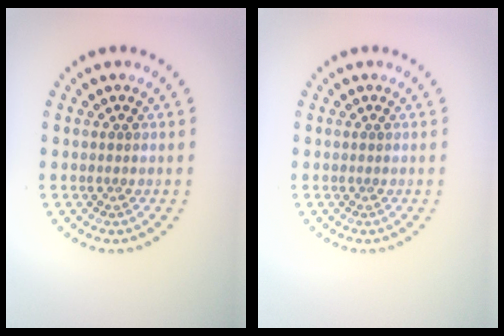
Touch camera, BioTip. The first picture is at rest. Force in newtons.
{"total": 0.0}